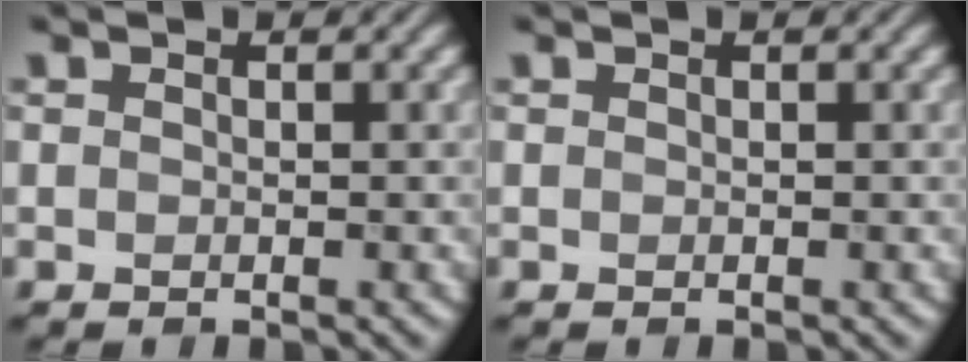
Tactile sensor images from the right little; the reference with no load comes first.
{"total": 0.0}